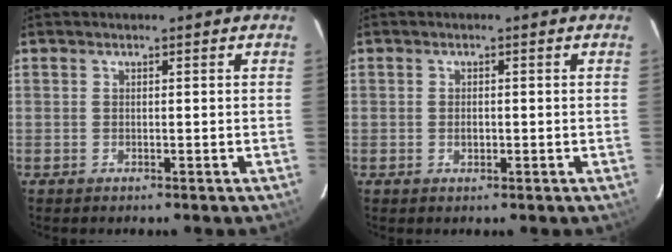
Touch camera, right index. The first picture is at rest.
{"total": 1.4, "force": [-0.2, 0.9, 1.0], "torque": [-0.017, 0.002, -0.003]}